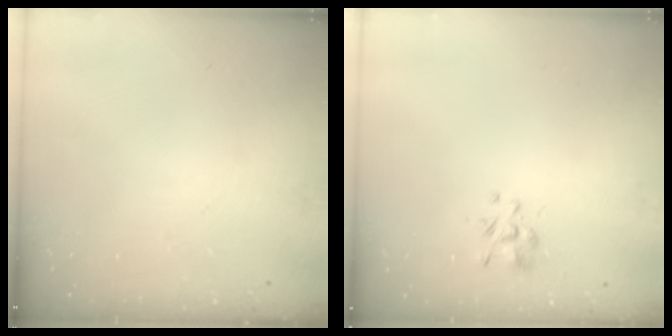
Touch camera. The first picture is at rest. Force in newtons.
{"total": 2.3, "press": 2.1, "slide": 0.9}